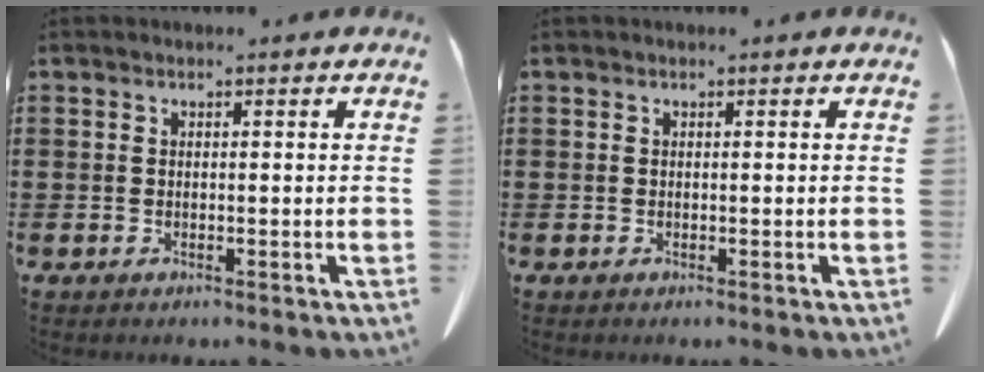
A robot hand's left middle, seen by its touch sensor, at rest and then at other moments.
{"total": 0.0}